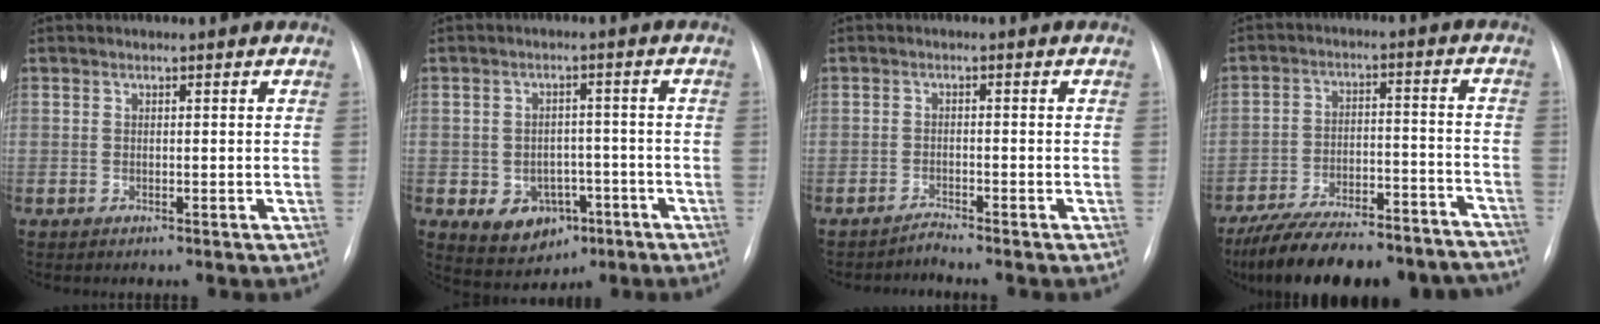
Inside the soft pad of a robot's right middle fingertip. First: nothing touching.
{"total": 7.2, "force": [-2.9, 5.6, 3.5], "torque": [-0.057, 0.009, -0.031]}
{"total": 1.6, "force": [-1.4, -0.6, -0.4], "torque": [0.011, -0.009, -0.025]}
{"total": 23.5, "force": [-20.6, 5.9, 9.7], "torque": [-0.144, 0.014, -0.298]}